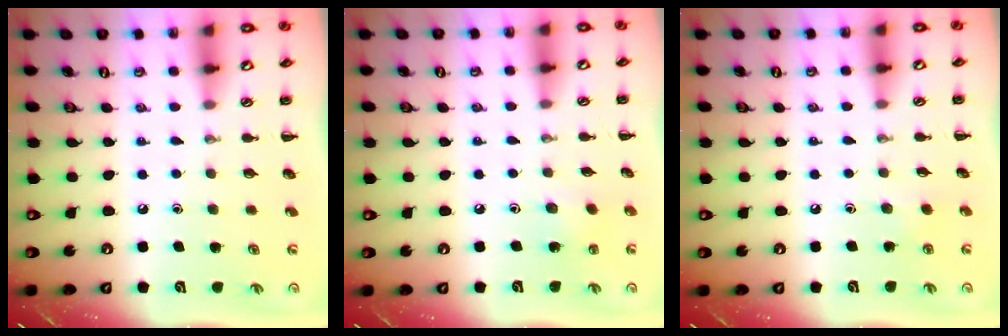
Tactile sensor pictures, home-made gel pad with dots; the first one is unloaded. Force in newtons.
{"total": 2.3, "press": 2.1, "slide": 0.9}
{"total": 2.1, "press": 2.0, "slide": 0.7}